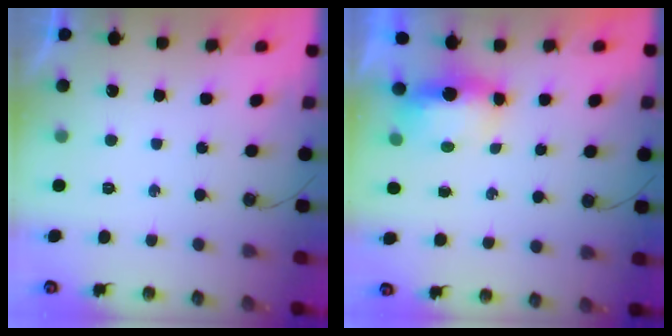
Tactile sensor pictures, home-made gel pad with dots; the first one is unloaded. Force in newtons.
{"total": 7.0, "press": 6.1, "slide": 3.3}